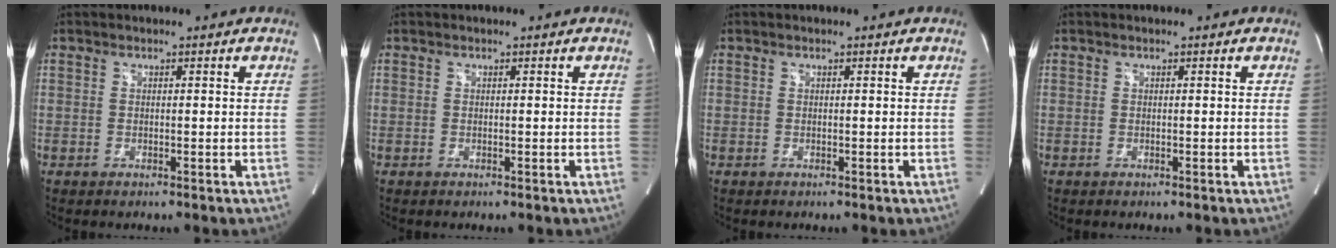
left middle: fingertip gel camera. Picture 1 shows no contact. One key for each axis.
{"total": 0.0}
{"total": 0.0}
{"total": 0.0}